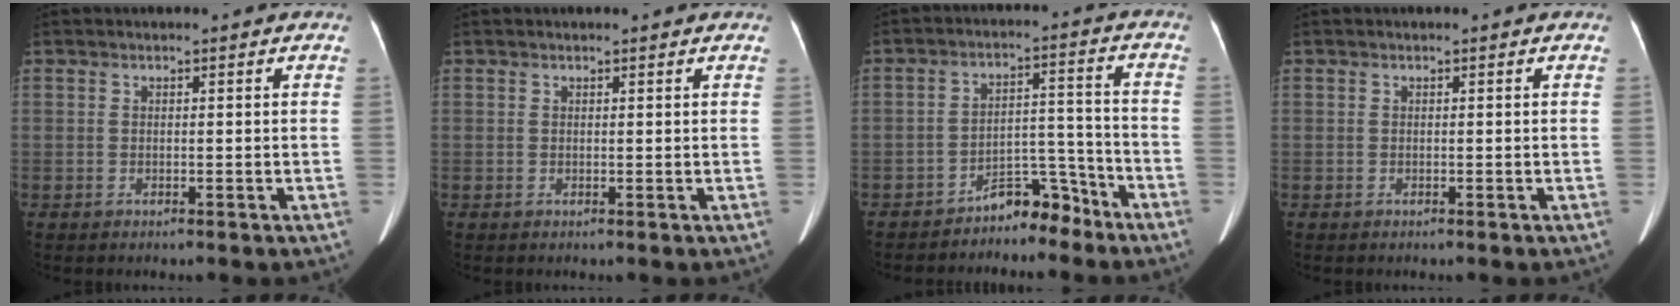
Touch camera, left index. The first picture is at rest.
{"total": 1.6, "force": [1.4, 0.3, 0.7], "torque": [-0.008, 0.016, 0.015]}
{"total": 6.0, "force": [-5.4, 2.0, 1.7], "torque": [-0.023, 0.032, -0.087]}
{"total": 0.0}